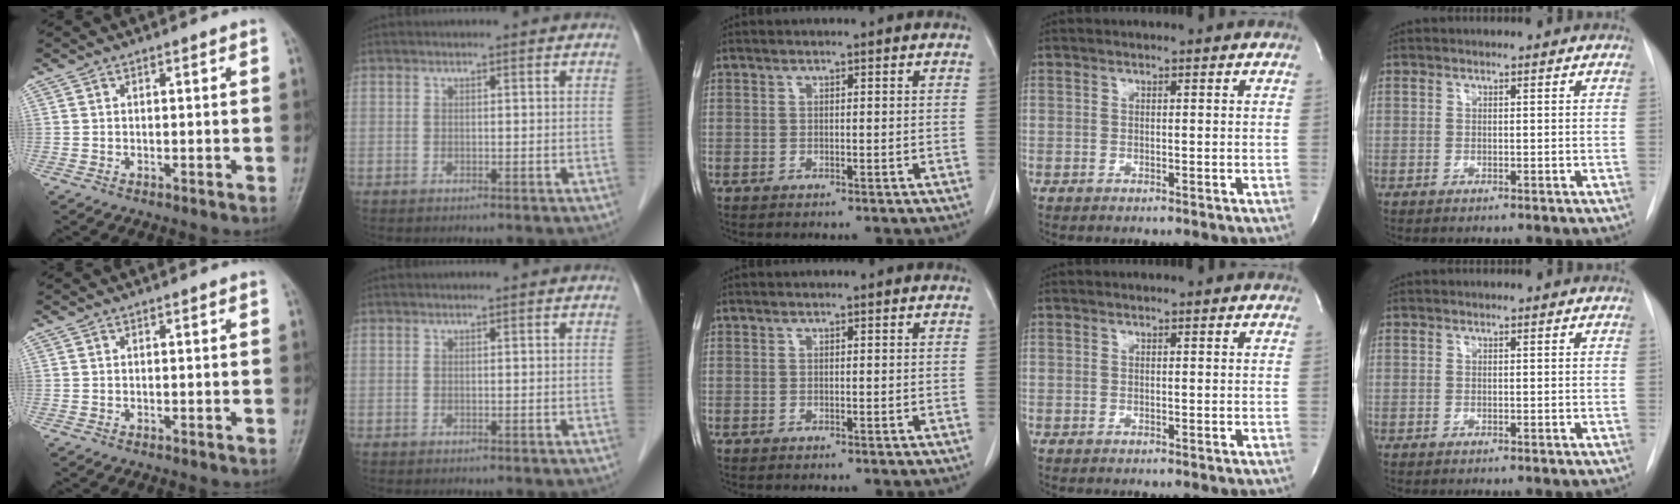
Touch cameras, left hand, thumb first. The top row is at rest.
{}